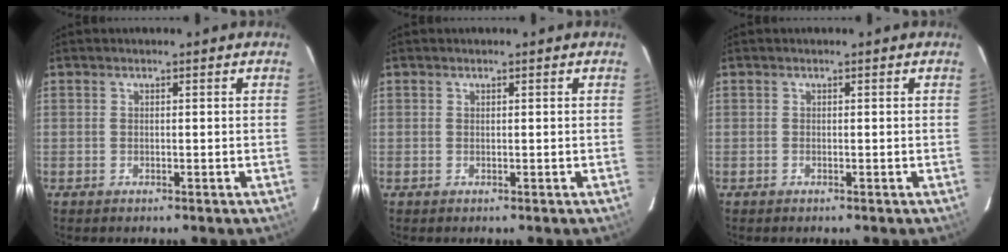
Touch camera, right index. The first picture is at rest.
{"total": 0.0}
{"total": 0.0}